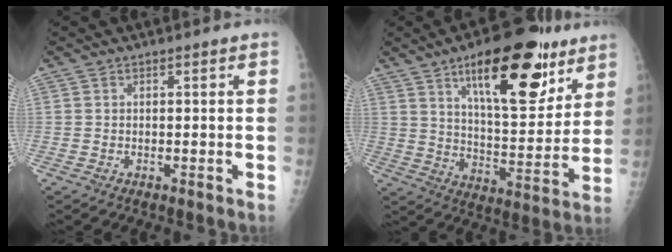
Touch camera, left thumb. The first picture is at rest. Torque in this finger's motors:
{"motor_torque": [2.13, 1.93, 1.42, -1.06, 0.41]}